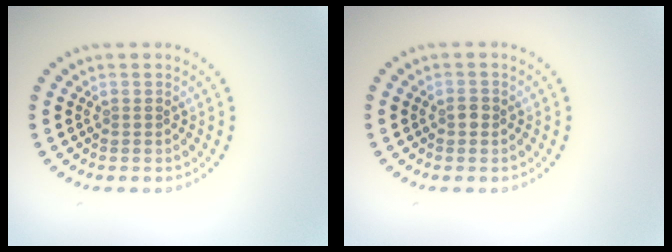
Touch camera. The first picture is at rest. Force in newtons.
{"total": 0.9, "press": 0.9, "slide": 0.2}